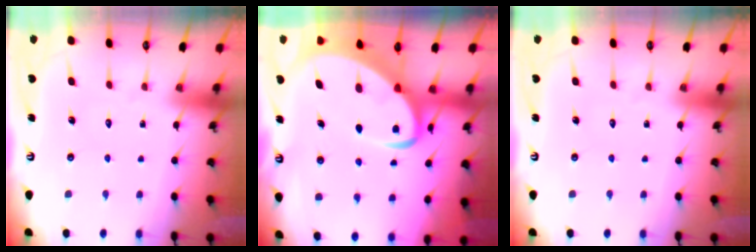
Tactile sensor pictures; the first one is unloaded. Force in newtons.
{"total": 7.3, "press": 7.3, "slide": 0.7}
{"total": 0.0}